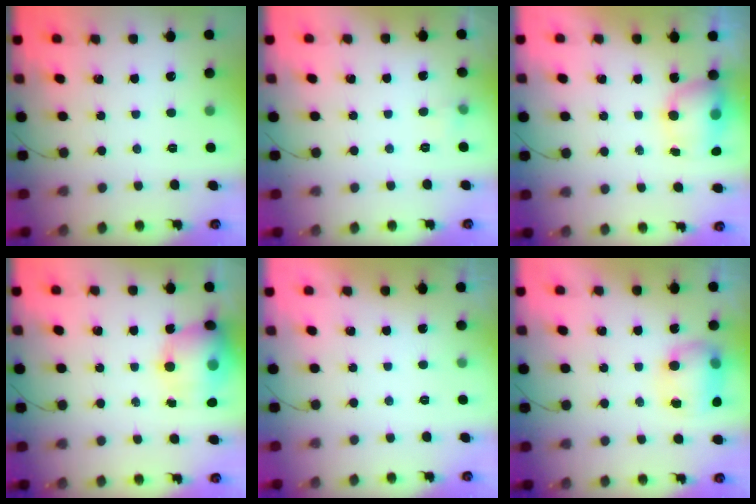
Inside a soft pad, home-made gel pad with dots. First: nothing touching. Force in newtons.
{"total": 3.4, "press": 3.1, "slide": 1.3}
{"total": 8.0, "press": 8.0, "slide": 0.5}
{"total": 13.3, "press": 12.9, "slide": 3.2}
{"total": 0.0}
{"total": 12.1, "press": 9.7, "slide": 7.2}